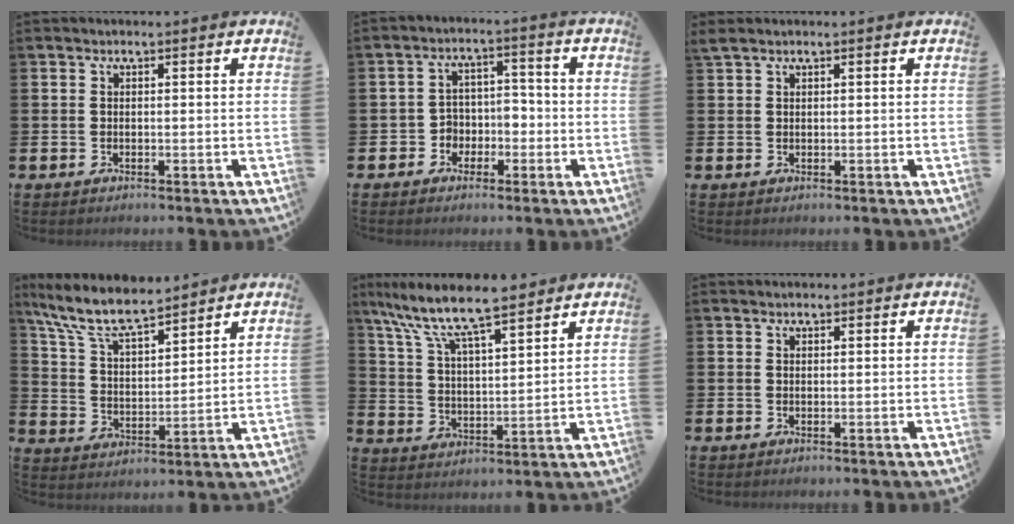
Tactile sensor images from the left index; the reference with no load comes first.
{"total": 3.7, "force": [-1.7, 3.2, 0.6], "torque": [-0.032, 0.009, -0.042]}
{"total": 1.0, "force": [0.9, 0.2, 0.5], "torque": [-0.017, 0.006, 0.017]}
{"total": 8.3, "force": [7.5, 1.5, 3.1], "torque": [-0.094, -0.038, 0.135]}
{"total": 9.7, "force": [8.5, 1.7, 4.4], "torque": [-0.122, -0.042, 0.151]}
{"total": 0.9, "force": [0.8, 0.2, -0.1], "torque": [0.011, -0.002, 0.014]}